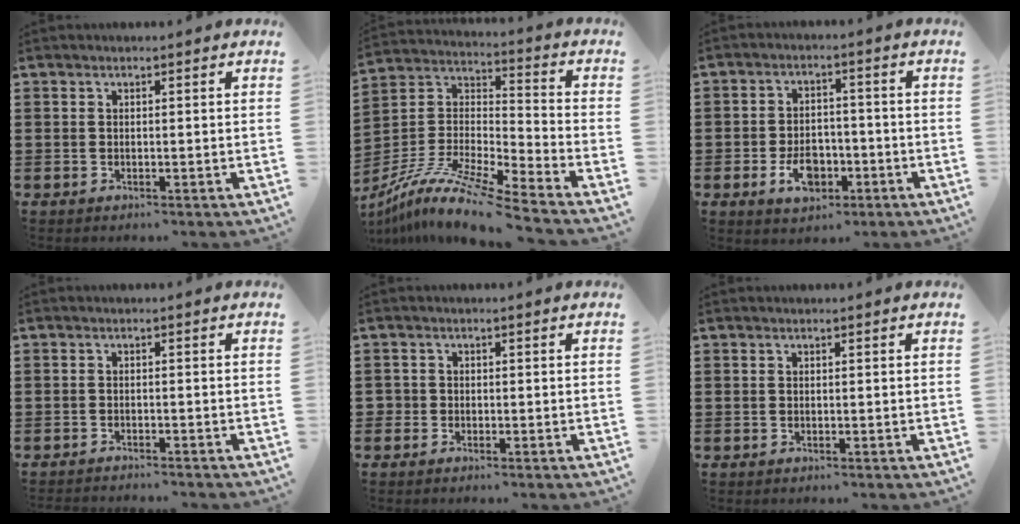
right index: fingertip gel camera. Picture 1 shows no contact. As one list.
[{"total": 11.0, "force": [-9.5, 0.2, 5.5], "torque": [-0.115, -0.003, -0.193]}, {"total": 5.5, "force": [-2.2, 3.7, 3.5], "torque": [-0.058, 0.000, -0.045]}, {"total": 1.5, "force": [-1.5, -0.2, -0.1], "torque": [-0.001, -0.001, -0.031]}, {"total": 1.2, "force": [-0.9, 0.8, 0.1], "torque": [-0.004, -0.001, -0.020]}, {"total": 0.0}]